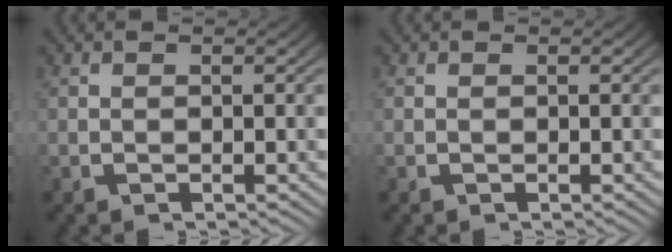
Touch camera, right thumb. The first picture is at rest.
{"total": 0.0}